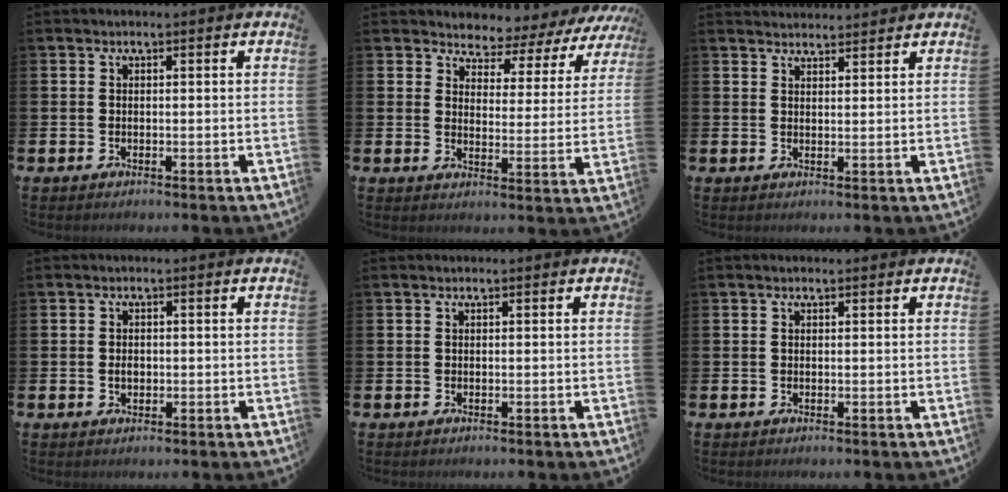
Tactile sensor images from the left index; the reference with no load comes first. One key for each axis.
{"total": 3.5, "fx": 3.2, "fy": 1.4, "fz": -0.4, "tx": -0.008, "ty": -0.040, "tz": 0.044}
{"total": 2.5, "fx": 2.5, "fy": 0.4, "fz": 0.0, "tx": 0.007, "ty": -0.015, "tz": 0.043}
{"total": 1.4, "fx": -0.1, "fy": 1.0, "fz": 0.9, "tx": -0.005, "ty": 0.002, "tz": -0.006}
{"total": 0.0}
{"total": 0.6, "fx": 0.5, "fy": 0.2, "fz": 0.3, "tx": 0.001, "ty": 0.000, "tz": 0.007}